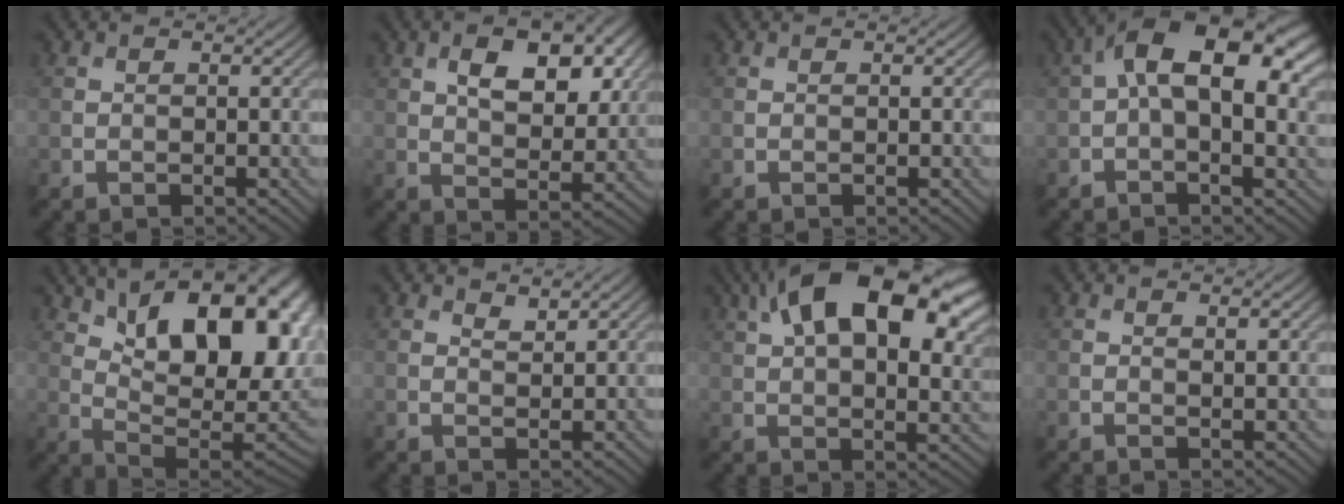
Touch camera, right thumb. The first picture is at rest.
{"total": 9.4, "force": [3.4, 5.0, 7.2], "torque": [-0.116, 0.000, 0.059]}
{"total": 0.0}
{"total": 13.7, "force": [3.1, 6.7, 11.5], "torque": [-0.187, 0.011, 0.048]}
{"total": 20.2, "force": [7.3, 10.1, 15.9], "torque": [-0.212, 0.033, 0.118]}
{"total": 1.6, "force": [1.4, 0.4, 0.5], "torque": [-0.012, -0.003, 0.032]}
{"total": 20.0, "force": [9.3, 9.7, 14.8], "torque": [-0.247, 0.040, 0.129]}
{"total": 1.1, "force": [0.6, 0.4, 0.9], "torque": [-0.015, -0.005, 0.015]}